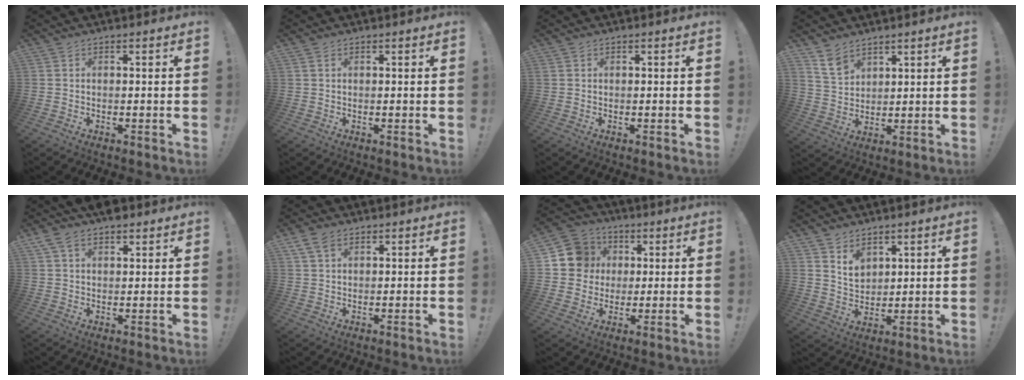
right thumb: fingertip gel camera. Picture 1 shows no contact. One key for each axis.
{"total": 0.9, "fx": 0.6, "fy": 0.5, "fz": 0.5, "tx": -0.005, "ty": -0.002, "tz": 0.010}
{"total": 0.0}
{"total": 7.9, "fx": 5.7, "fy": 4.8, "fz": 2.5, "tx": -0.045, "ty": -0.034, "tz": 0.113}
{"total": 6.1, "fx": 4.0, "fy": 3.2, "fz": 3.2, "tx": -0.061, "ty": -0.008, "tz": 0.075}
{"total": 4.5, "fx": 2.8, "fy": 2.4, "fz": 2.5, "tx": -0.050, "ty": -0.008, "tz": 0.055}
{"total": 11.7, "fx": 2.3, "fy": 11.0, "fz": 3.3, "tx": -0.036, "ty": 0.002, "tz": 0.053}
{"total": 6.6, "fx": 4.7, "fy": 4.3, "fz": 1.7, "tx": -0.020, "ty": -0.043, "tz": 0.089}